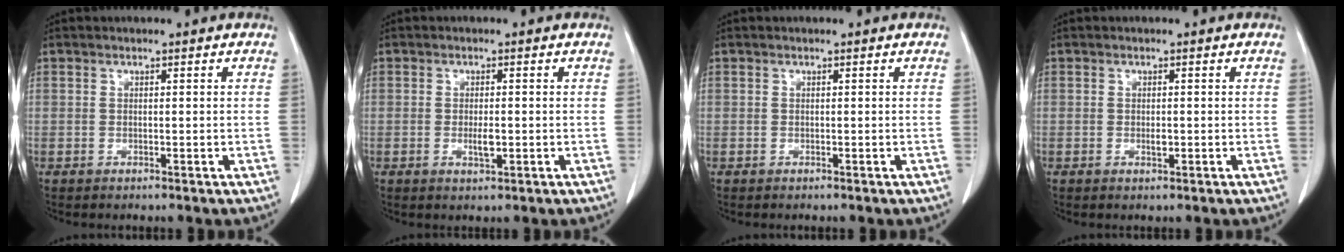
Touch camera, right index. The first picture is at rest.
{"total": 2.2, "force": [-0.4, 0.7, 2.1], "torque": [-0.040, -0.002, -0.005]}
{"total": 0.0}
{"total": 0.9, "force": [-0.2, 0.4, 0.8], "torque": [-0.015, -0.001, -0.002]}